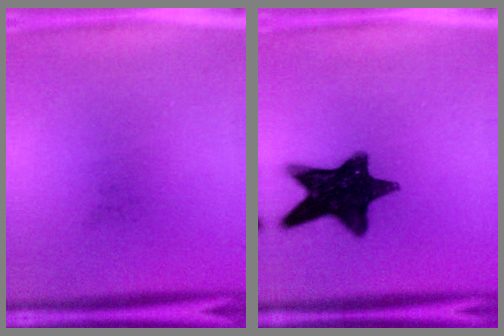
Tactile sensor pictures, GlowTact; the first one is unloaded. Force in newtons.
{"total": 15.3}